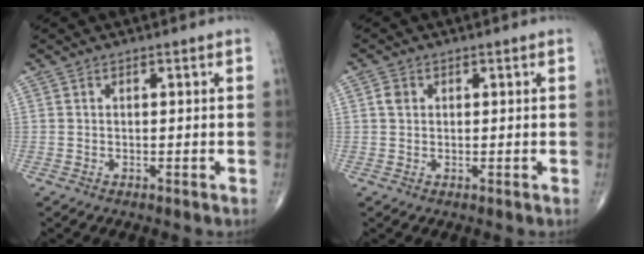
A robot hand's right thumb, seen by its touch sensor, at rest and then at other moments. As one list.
[{"total": 1.8, "force": [0.5, 1.5, 0.9], "torque": [-0.014, 0.002, 0.007]}]